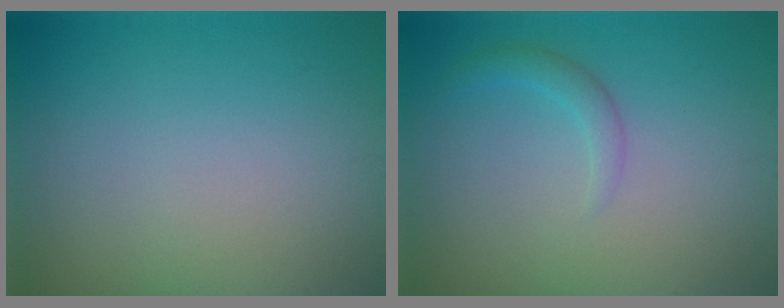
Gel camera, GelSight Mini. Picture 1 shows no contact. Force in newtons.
{"total": 1.5, "press": 1.5, "slide": 0.0}